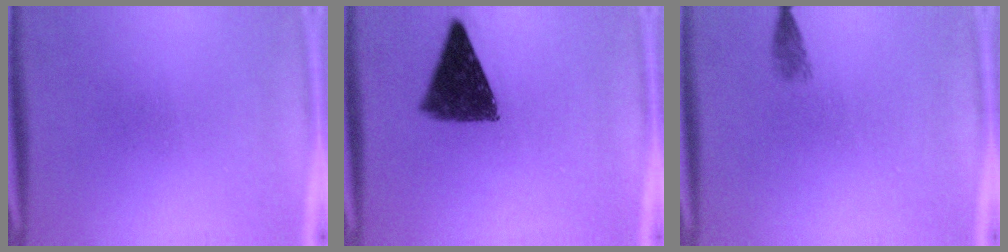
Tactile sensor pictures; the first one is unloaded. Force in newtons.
{"total": 10.4}
{"total": 1.3}